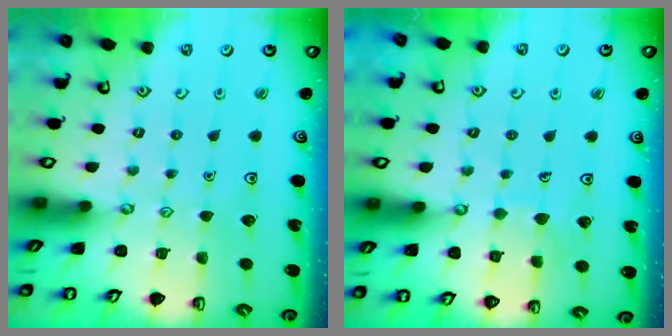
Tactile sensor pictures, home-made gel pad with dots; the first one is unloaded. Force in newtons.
{"total": 4.8, "press": 4.8, "slide": 0.1}